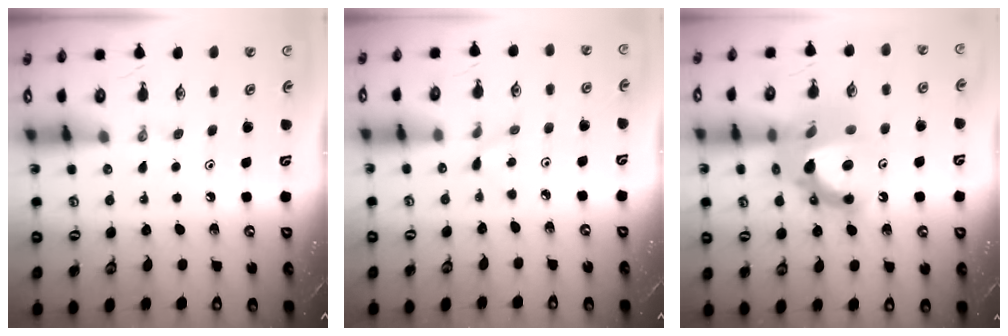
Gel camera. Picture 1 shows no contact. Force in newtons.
{"total": 1.0, "press": 1.0, "slide": 0.1}
{"total": 17.3, "press": 17.2, "slide": 1.8}